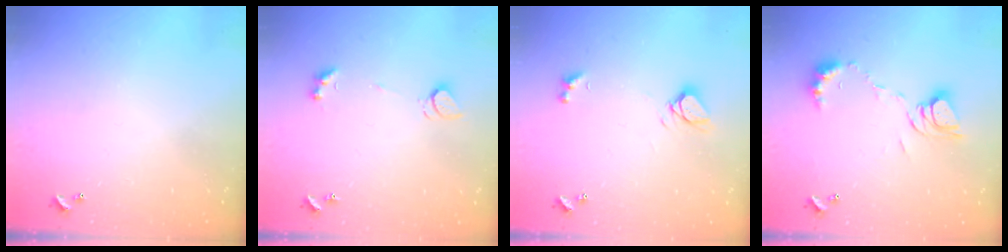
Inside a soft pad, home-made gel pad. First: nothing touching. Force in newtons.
{"total": 2.4, "press": 2.3, "slide": 0.6}
{"total": 4.7, "press": 4.7, "slide": 0.4}
{"total": 8.2, "press": 8.1, "slide": 0.8}